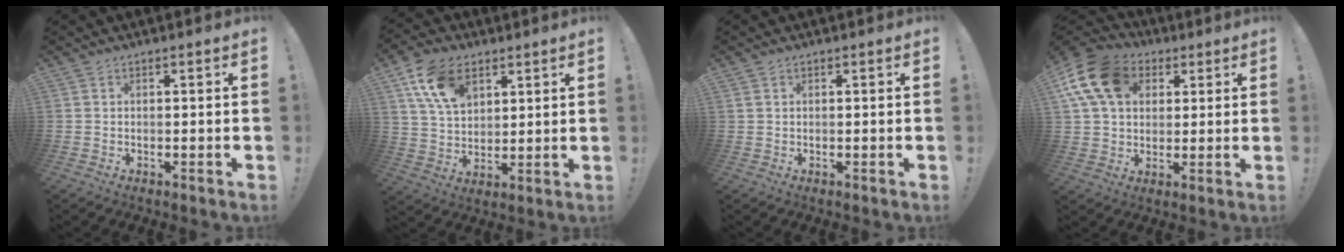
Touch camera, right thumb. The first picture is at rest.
{"total": 14.2, "force": [7.2, 9.2, 8.0], "torque": [-0.136, -0.018, 0.142]}
{"total": 1.0, "force": [0.6, 0.6, 0.4], "torque": [-0.010, 0.003, 0.012]}
{"total": 16.4, "force": [5.6, 12.2, 9.5], "torque": [-0.165, -0.011, 0.108]}